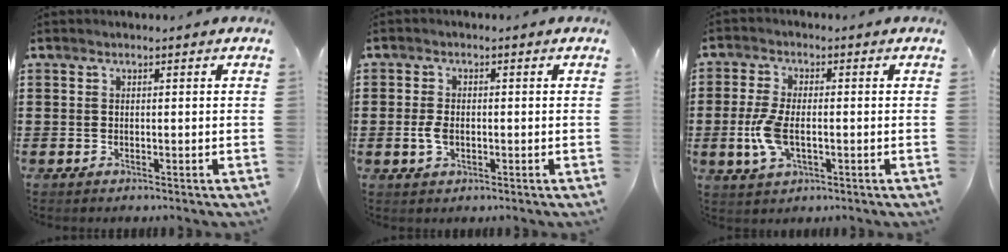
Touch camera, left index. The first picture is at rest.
{"total": 2.9, "force": [-0.4, 1.6, 2.4], "torque": [-0.061, -0.003, -0.011]}
{"total": 6.3, "force": [-1.1, 3.0, 5.4], "torque": [-0.135, -0.009, -0.027]}